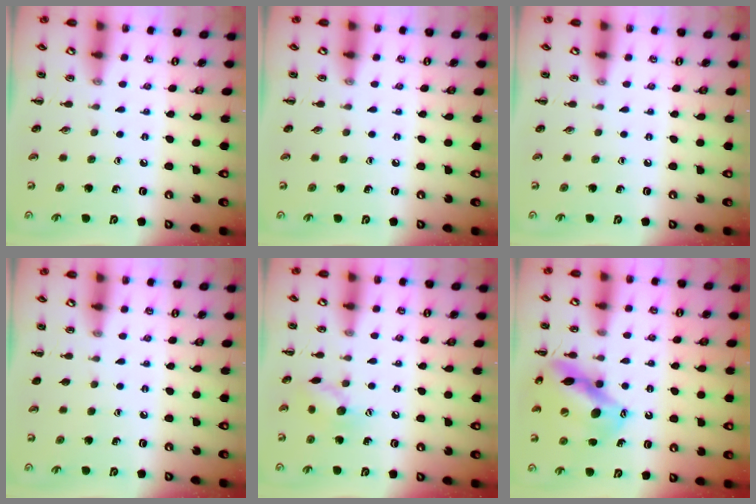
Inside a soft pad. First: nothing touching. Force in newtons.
{"total": 0.0}
{"total": 0.0}
{"total": 0.0}
{"total": 8.6, "press": 8.5, "slide": 0.8}
{"total": 14.4, "press": 13.9, "slide": 3.9}